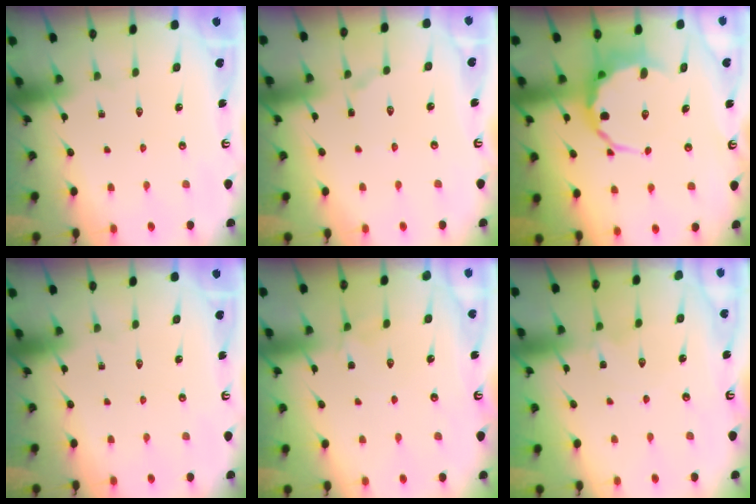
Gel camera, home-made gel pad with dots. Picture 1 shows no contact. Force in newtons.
{"total": 2.9, "press": 2.9, "slide": 0.3}
{"total": 6.7, "press": 6.4, "slide": 1.9}
{"total": 0.0}
{"total": 2.7, "press": 2.6, "slide": 0.6}
{"total": 0.0}